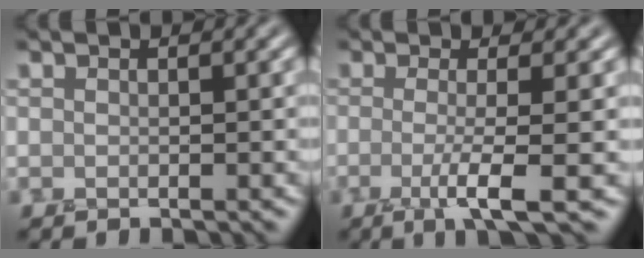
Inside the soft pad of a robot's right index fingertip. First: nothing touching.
{"total": 4.5, "force": [-0.8, 0.9, 4.3], "torque": [-0.072, -0.012, -0.020]}